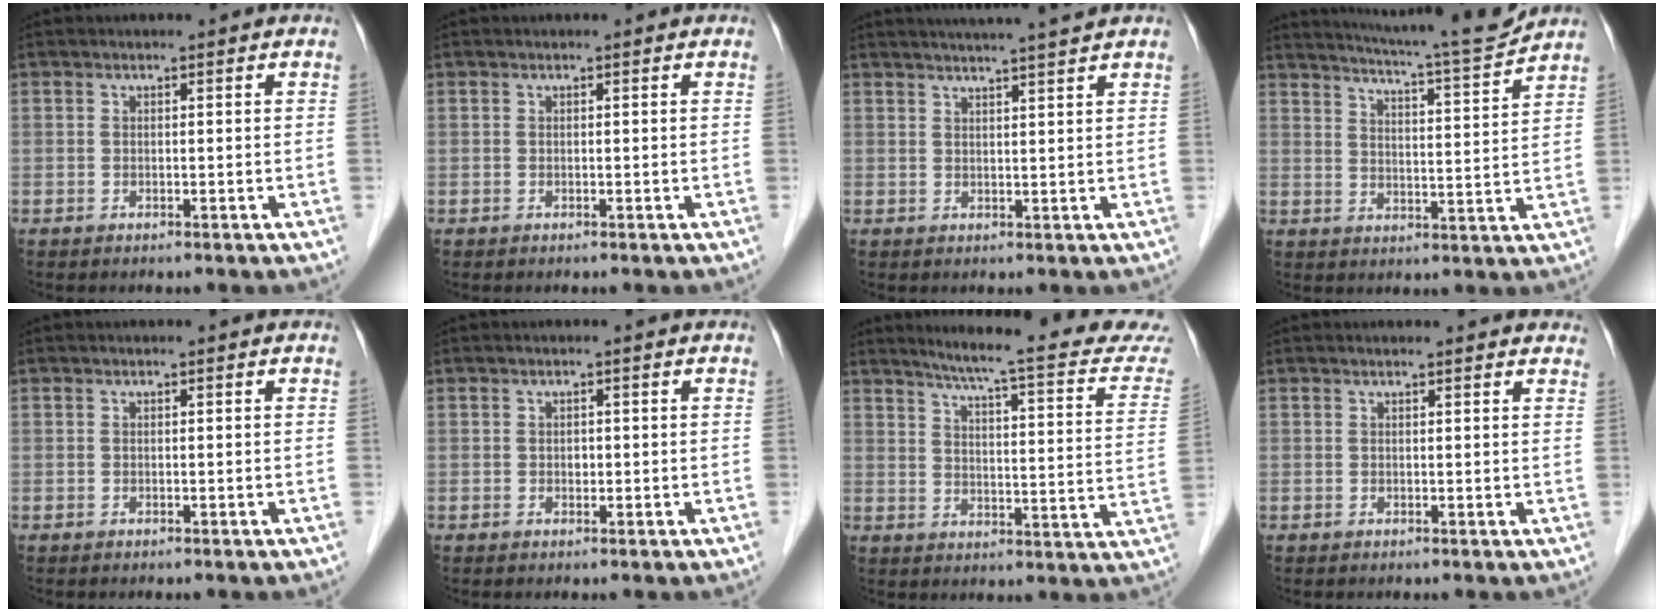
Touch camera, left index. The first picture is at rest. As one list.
[{"total": 0.0}, {"total": 7.7, "force": [6.8, -1.2, 3.3], "torque": [-0.048, 0.011, 0.089]}, {"total": 12.7, "force": [11.9, -1.4, 4.1], "torque": [-0.076, -0.025, 0.168]}, {"total": 0.0}, {"total": 0.8, "force": [0.0, 0.6, 0.5], "torque": [-0.008, 0.001, -0.001]}, {"total": 19.8, "force": [17.7, 0.6, 8.8], "torque": [-0.119, -0.052, 0.212]}, {"total": 6.2, "force": [5.7, 1.3, 2.0], "torque": [-0.017, 0.013, 0.052]}]